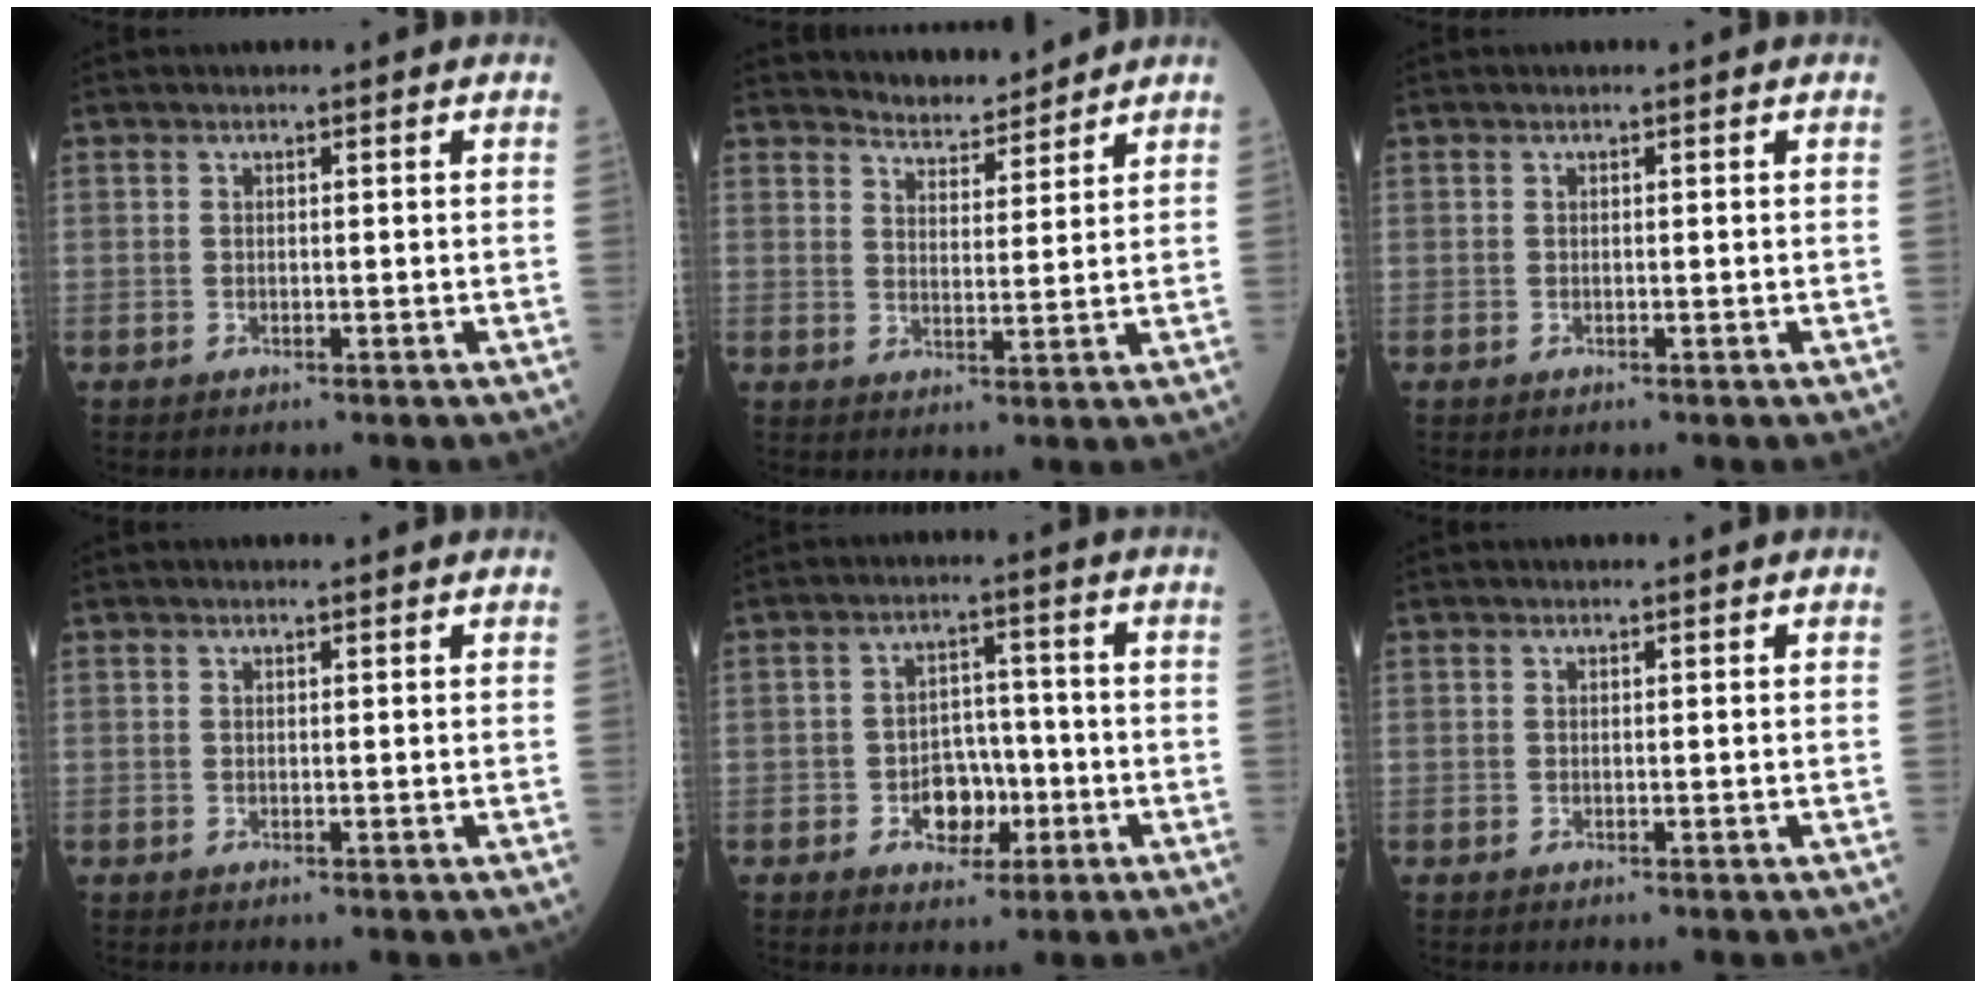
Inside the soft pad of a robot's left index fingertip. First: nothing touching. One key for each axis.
{"total": 5.0, "fx": 5.0, "fy": 0.7, "fz": 0.1, "tx": -0.010, "ty": 0.005, "tz": 0.081}
{"total": 0.0}
{"total": 1.0, "fx": 0.9, "fy": 0.0, "fz": 0.3, "tx": -0.009, "ty": 0.007, "tz": 0.015}
{"total": 6.0, "fx": -2.1, "fy": 4.0, "fz": 3.9, "tx": -0.065, "ty": 0.013, "tz": -0.032}
{"total": 0.0}